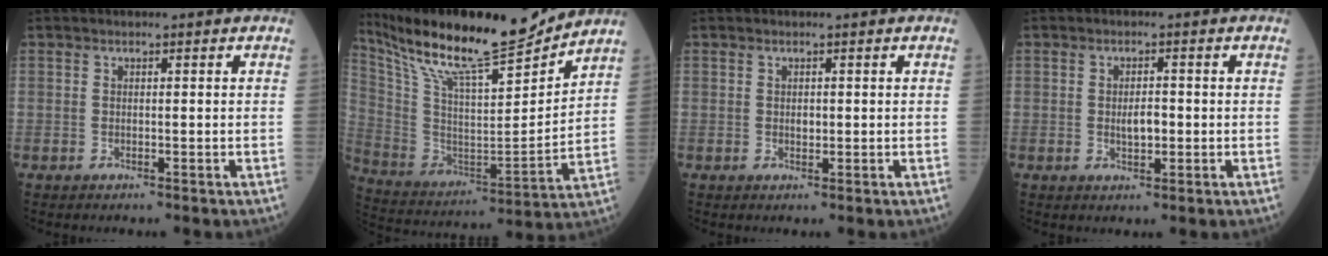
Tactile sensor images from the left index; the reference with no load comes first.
{"total": 22.0, "force": [19.2, 1.9, 10.6], "torque": [-0.212, -0.015, 0.331]}
{"total": 0.8, "force": [0.0, 0.5, 0.6], "torque": [-0.008, -0.003, -0.001]}
{"total": 2.7, "force": [-0.4, 1.1, 2.4], "torque": [-0.043, -0.002, -0.006]}